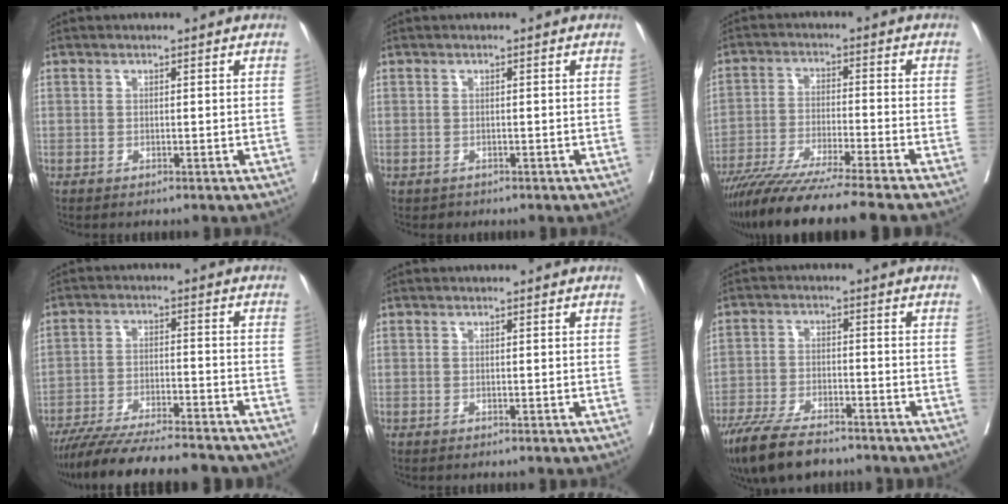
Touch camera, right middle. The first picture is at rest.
{"total": 0.6, "force": [-0.4, 0.4, 0.0], "torque": [-0.007, 0.000, -0.006]}
{"total": 14.4, "force": [-12.1, -1.8, 7.6], "torque": [-0.119, -0.044, -0.202]}
{"total": 19.5, "force": [-17.4, 2.3, 8.5], "torque": [-0.132, -0.020, -0.258]}
{"total": 0.0}
{"total": 11.2, "force": [-8.9, 2.9, 6.1], "torque": [-0.109, -0.024, -0.154]}